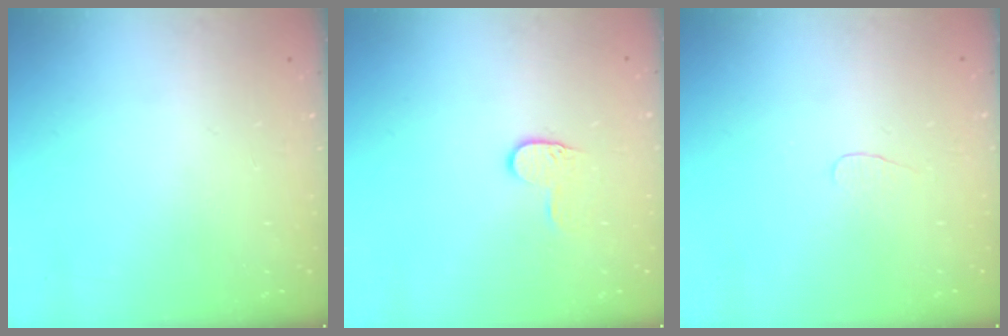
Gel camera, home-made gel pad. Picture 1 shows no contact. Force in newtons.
{"total": 5.8, "press": 5.8, "slide": 0.6}
{"total": 2.8, "press": 2.7, "slide": 0.3}